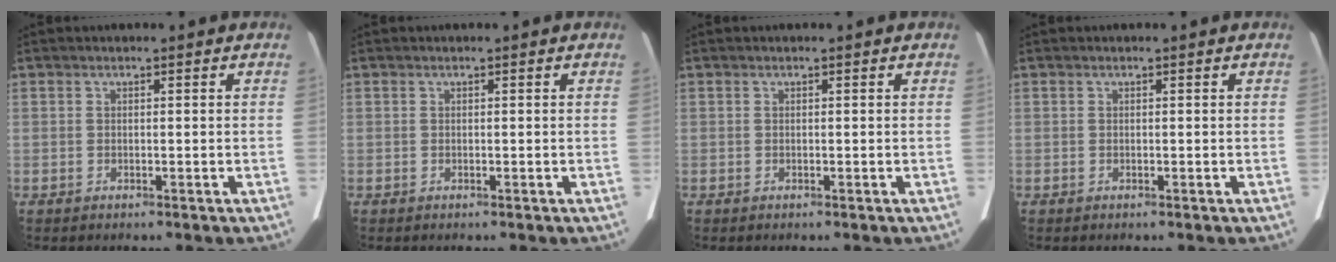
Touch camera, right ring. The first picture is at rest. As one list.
[{"total": 0.0}, {"total": 0.0}, {"total": 0.0}]